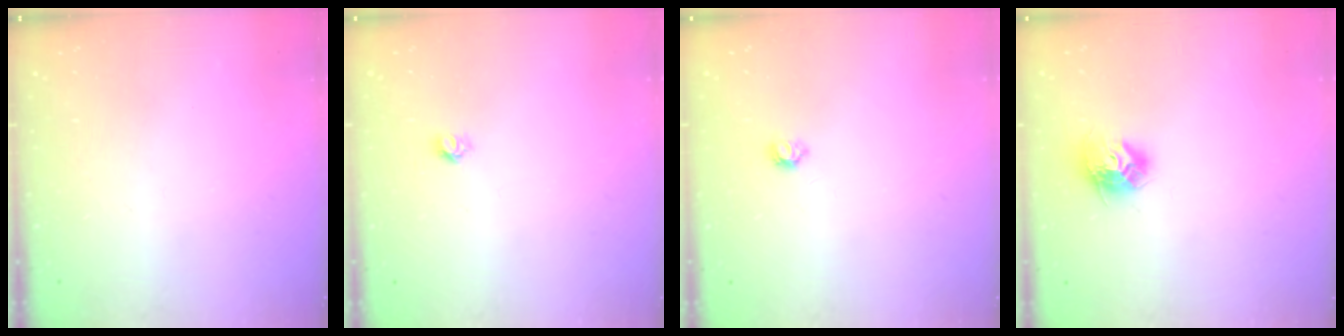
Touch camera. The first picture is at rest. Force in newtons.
{"total": 3.9, "press": 3.9, "slide": 0.3}
{"total": 3.9, "press": 3.8, "slide": 0.7}
{"total": 9.9, "press": 9.8, "slide": 0.5}